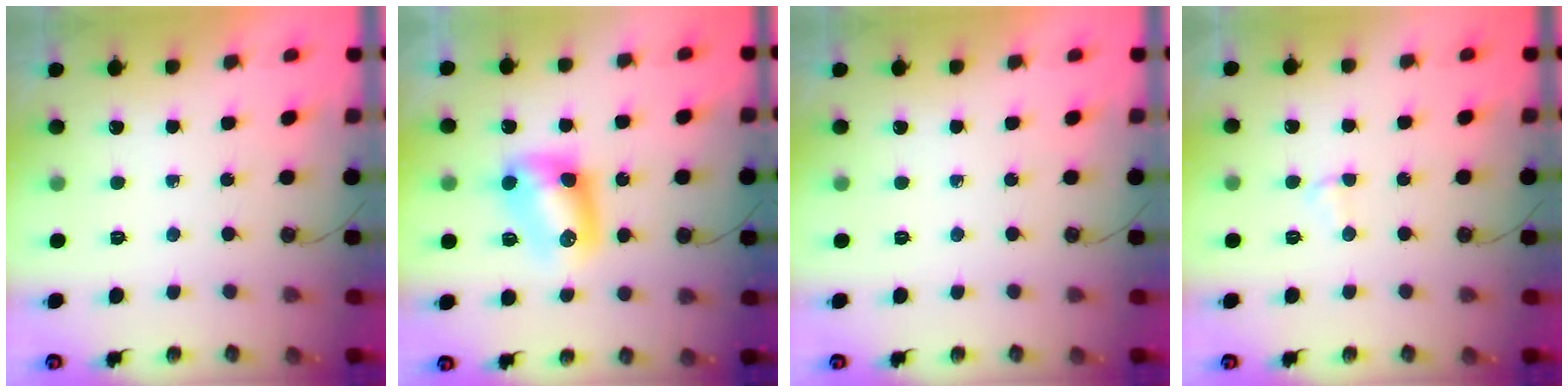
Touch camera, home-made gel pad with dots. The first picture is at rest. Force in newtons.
{"total": 8.7, "press": 8.7, "slide": 0.1}
{"total": 0.0}
{"total": 2.5, "press": 2.5, "slide": 0.4}